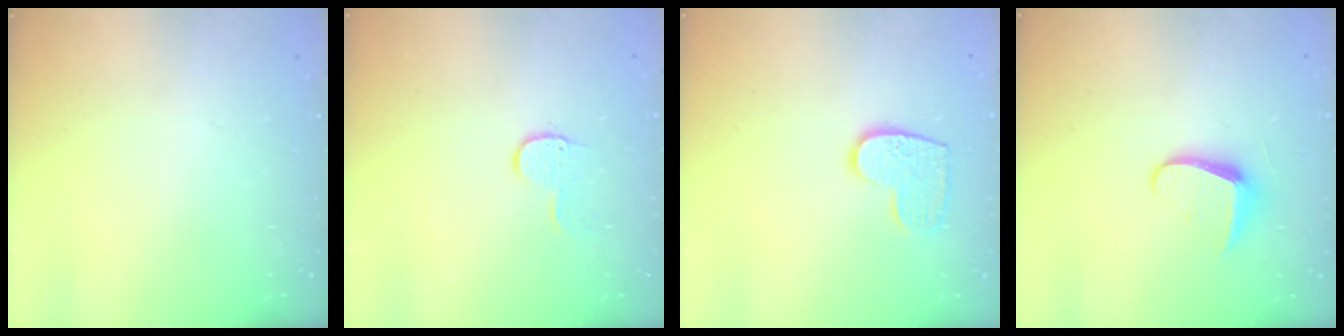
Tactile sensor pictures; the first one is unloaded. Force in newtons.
{"total": 6.0, "press": 6.0, "slide": 0.6}
{"total": 8.6, "press": 8.6, "slide": 0.3}
{"total": 8.9, "press": 8.8, "slide": 0.8}